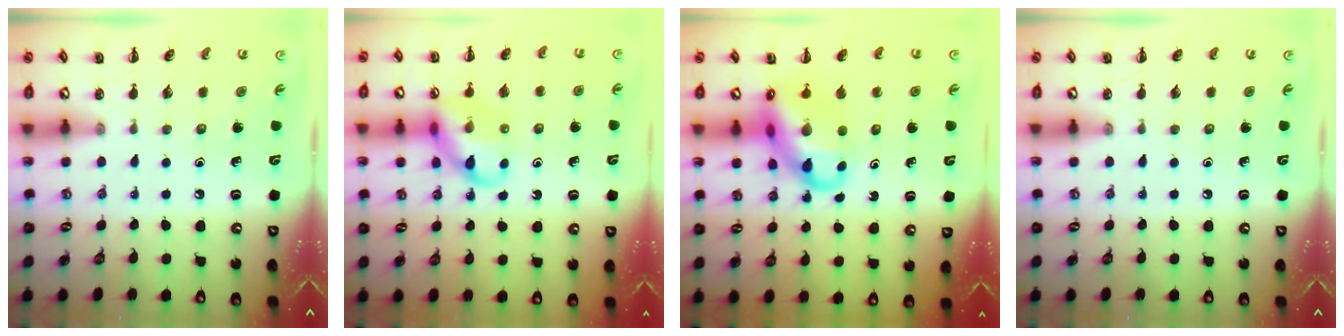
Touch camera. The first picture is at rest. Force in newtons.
{"total": 12.4, "press": 12.2, "slide": 2.0}
{"total": 14.7, "press": 14.2, "slide": 3.8}
{"total": 0.0}